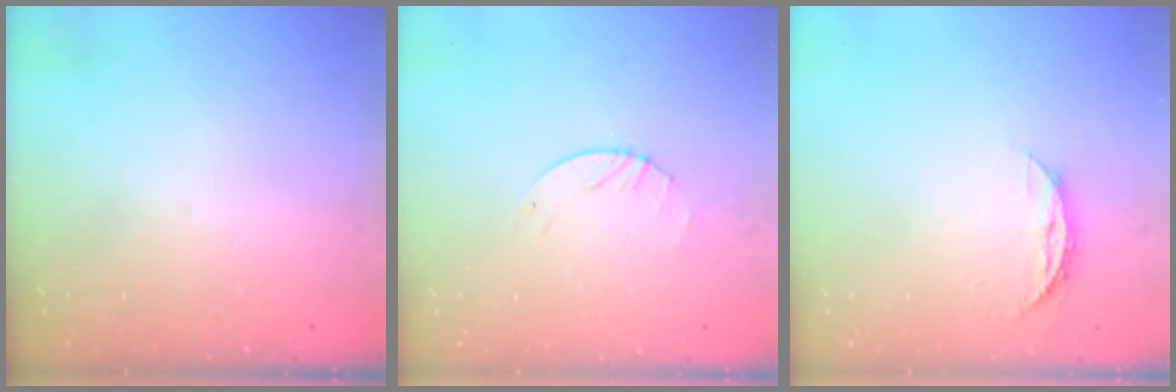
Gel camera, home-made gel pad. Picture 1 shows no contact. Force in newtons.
{"total": 2.6, "press": 2.6, "slide": 0.3}
{"total": 7.3, "press": 7.3, "slide": 0.6}